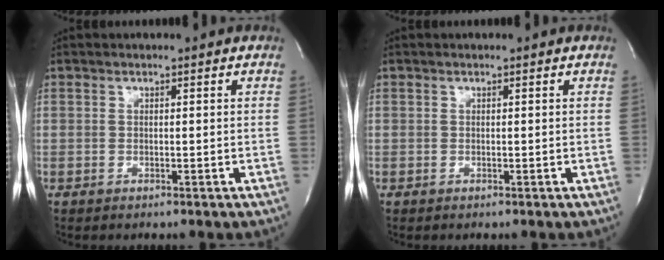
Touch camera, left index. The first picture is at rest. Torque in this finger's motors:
{"motor_torque": [-0.02, 0.02, 0.00, 0.00]}